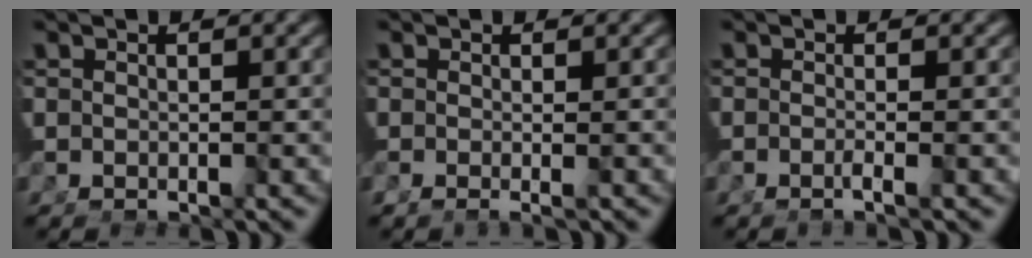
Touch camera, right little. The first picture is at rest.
{"total": 1.1, "force": [-0.6, 0.2, 0.9], "torque": [-0.021, -0.012, -0.004]}
{"total": 1.2, "force": [-0.7, -0.4, 1.0], "torque": [-0.019, -0.002, -0.014]}